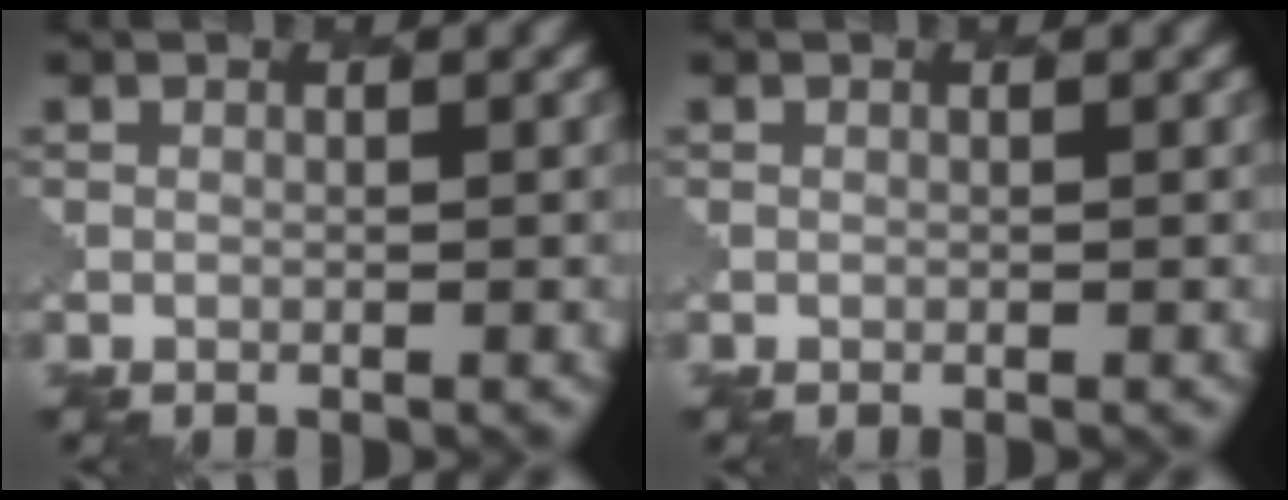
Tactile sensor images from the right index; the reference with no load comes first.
{"total": 0.0}